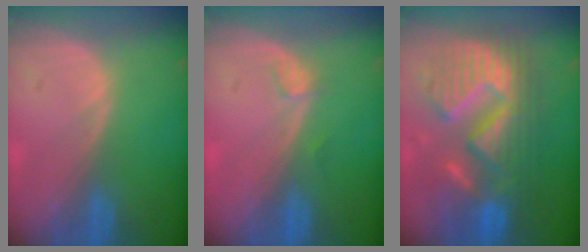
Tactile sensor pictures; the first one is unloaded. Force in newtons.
{"total": 1.1, "press": 1.1, "slide": 0.2}
{"total": 13.2, "press": 13.2, "slide": 1.3}